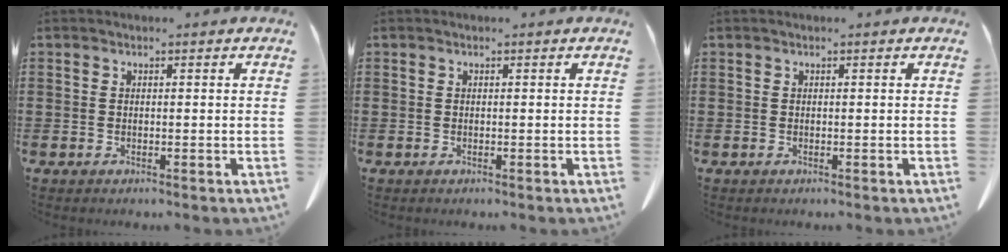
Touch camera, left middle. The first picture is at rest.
{"total": 0.0}
{"total": 0.0}